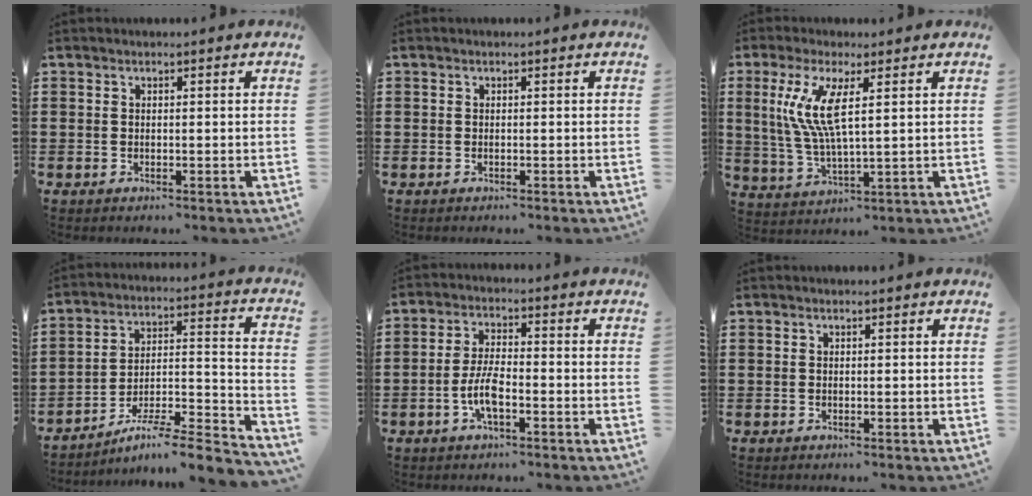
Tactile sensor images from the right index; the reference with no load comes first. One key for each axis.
{"total": 0.0}
{"total": 8.5, "fx": 2.3, "fy": 1.8, "fz": 7.9, "tx": -0.180, "ty": -0.007, "tz": 0.032}
{"total": 6.4, "fx": -5.3, "fy": 0.4, "fz": 3.5, "tx": -0.055, "ty": -0.008, "tz": -0.107}
{"total": 5.8, "fx": -2.0, "fy": 1.7, "fz": 5.1, "tx": -0.123, "ty": -0.007, "tz": -0.045}
{"total": 0.0}